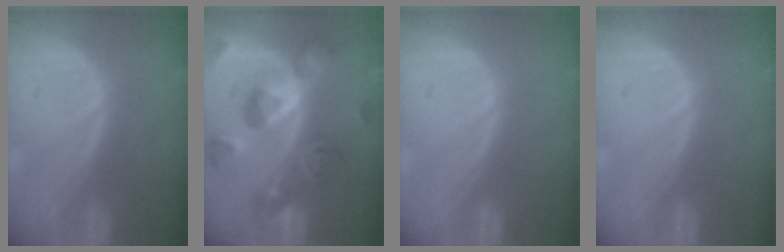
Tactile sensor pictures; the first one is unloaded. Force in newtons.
{"total": 11.4, "press": 11.3, "slide": 1.1}
{"total": 0.0}
{"total": 0.0}